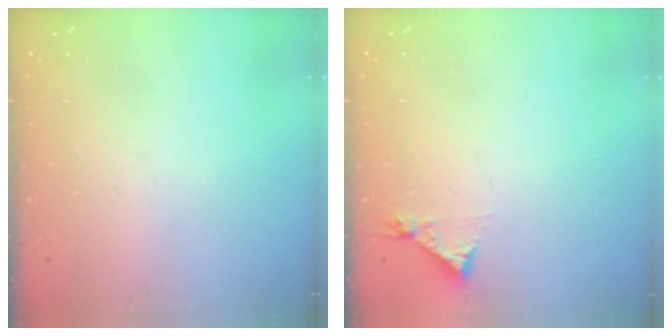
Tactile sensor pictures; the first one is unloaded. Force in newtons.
{"total": 4.3, "press": 4.3, "slide": 0.5}